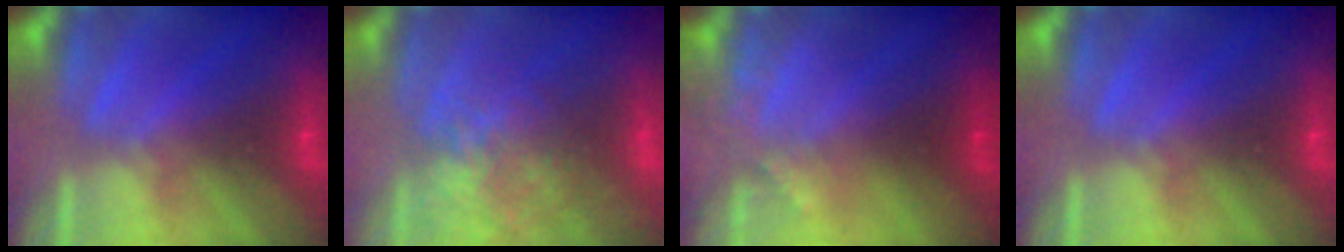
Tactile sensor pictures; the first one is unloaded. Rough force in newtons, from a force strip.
{"total": 3.6}
{"total": 2.1}
{"total": 0.0}